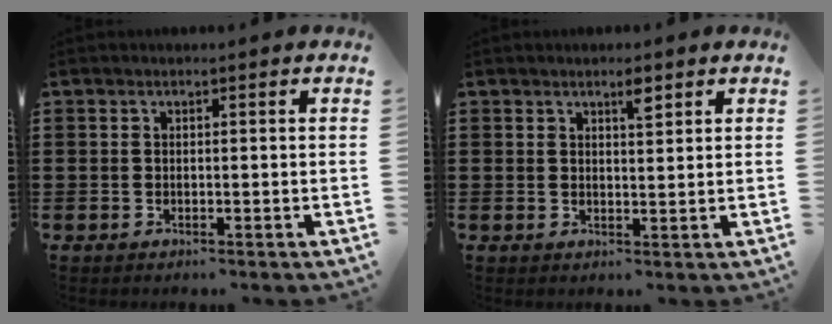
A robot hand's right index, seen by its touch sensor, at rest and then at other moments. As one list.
[{"total": 2.5, "force": [1.7, 0.6, 1.7], "torque": [-0.028, 0.001, 0.028]}]